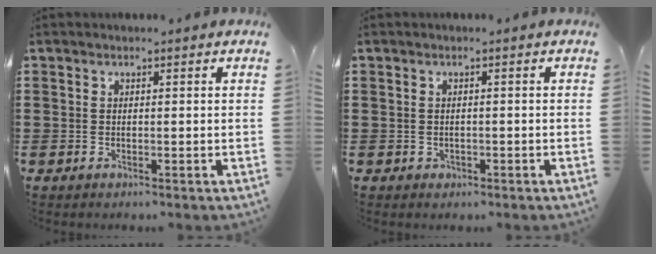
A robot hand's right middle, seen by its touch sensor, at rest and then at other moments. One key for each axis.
{"total": 0.5, "fx": -0.1, "fy": 0.5, "fz": 0.1, "tx": -0.005, "ty": 0.004, "tz": -0.003}